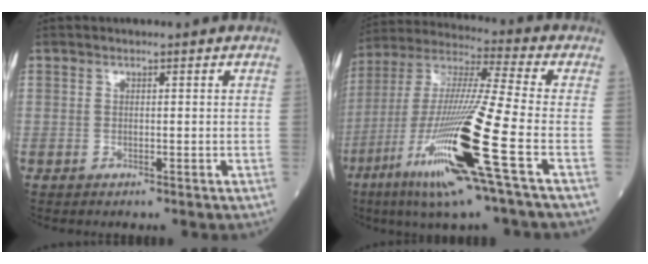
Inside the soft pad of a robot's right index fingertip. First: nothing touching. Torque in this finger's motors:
{"motor_torque": [1.30, -0.84, 1.05, 0.21]}